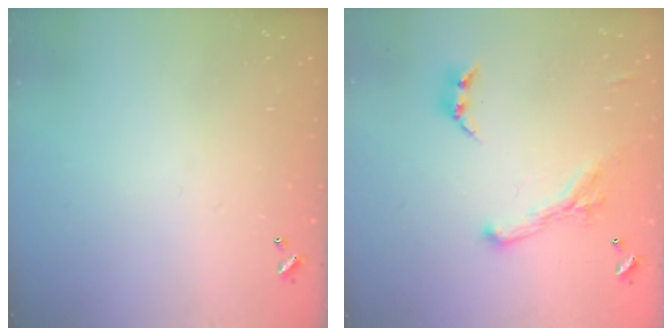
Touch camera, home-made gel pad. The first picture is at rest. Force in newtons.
{"total": 2.1, "press": 1.7, "slide": 1.2}